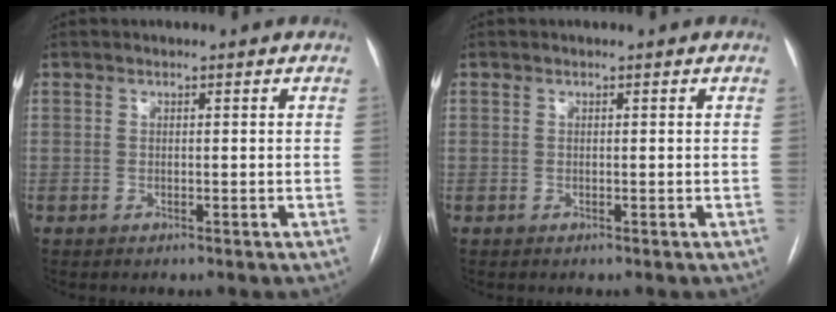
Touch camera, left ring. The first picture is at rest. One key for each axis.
{"total": 0.0}